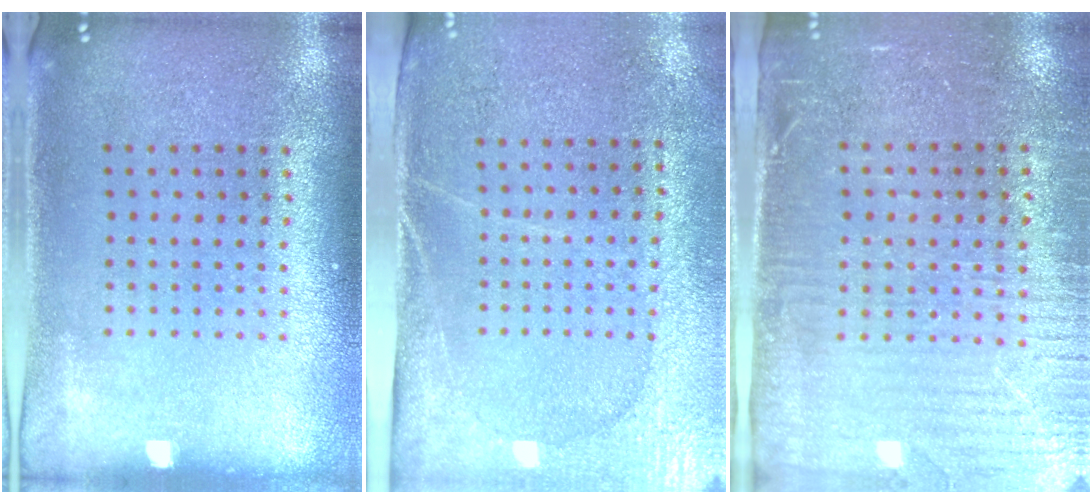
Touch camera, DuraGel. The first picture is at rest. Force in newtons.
{"total": 2.9, "press": 2.5, "slide": 1.4}
{"total": 3.6, "press": 3.2, "slide": 1.7}